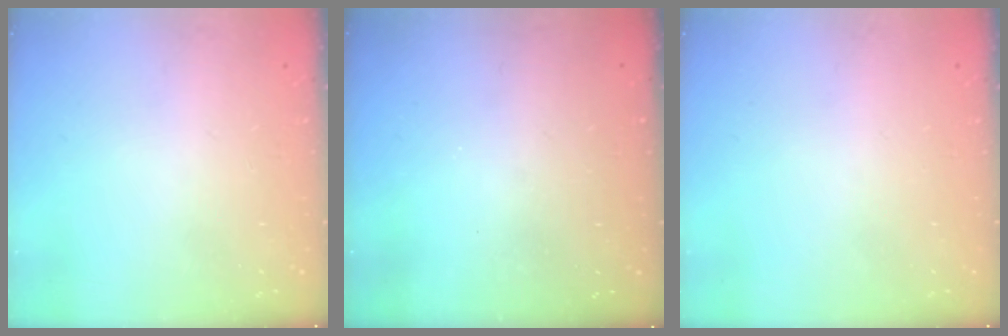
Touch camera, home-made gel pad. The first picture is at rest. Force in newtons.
{"total": 3.1, "press": 3.0, "slide": 0.8}
{"total": 0.0}